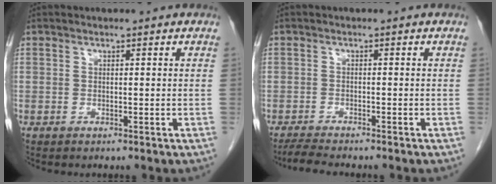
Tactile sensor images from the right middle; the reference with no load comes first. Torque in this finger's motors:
{"motor_torque": [0.32, -0.20, 0.01, 0.00]}